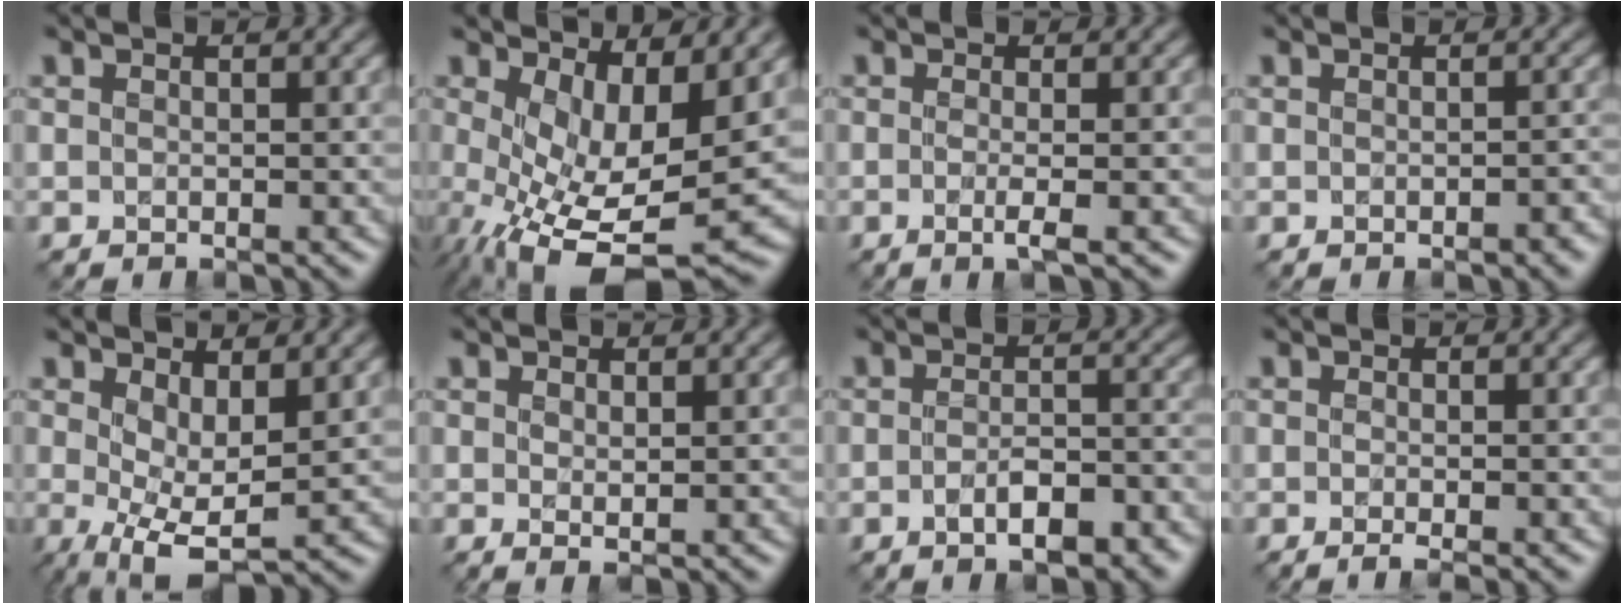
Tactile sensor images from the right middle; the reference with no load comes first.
{"total": 10.7, "force": [-0.6, 4.7, 9.6], "torque": [-0.173, -0.036, 0.004]}
{"total": 1.8, "force": [-0.4, 0.3, 1.7], "torque": [-0.030, -0.007, -0.011]}
{"total": 1.2, "force": [-0.6, 0.5, 0.9], "torque": [-0.019, -0.002, -0.006]}
{"total": 6.0, "force": [0.6, 2.5, 5.4], "torque": [-0.109, -0.012, 0.013]}
{"total": 0.7, "force": [0.4, 0.0, 0.6], "torque": [-0.013, -0.003, 0.009]}
{"total": 4.6, "force": [-2.4, 1.5, 3.6], "torque": [-0.061, 0.001, -0.034]}
{"total": 1.2, "force": [-0.5, 0.2, 1.1], "torque": [-0.017, -0.009, -0.010]}